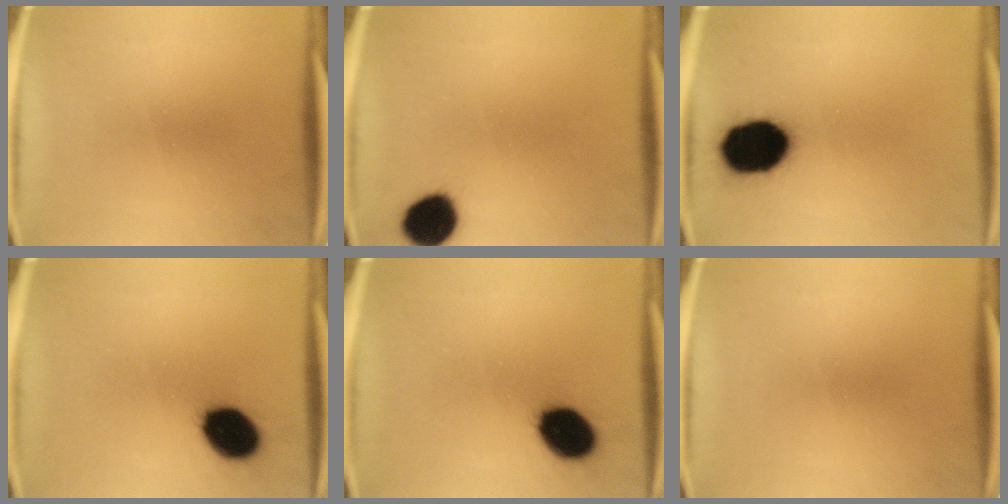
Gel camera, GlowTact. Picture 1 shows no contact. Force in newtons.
{"total": 9.6}
{"total": 18.6}
{"total": 12.1}
{"total": 12.1}
{"total": 0.0}